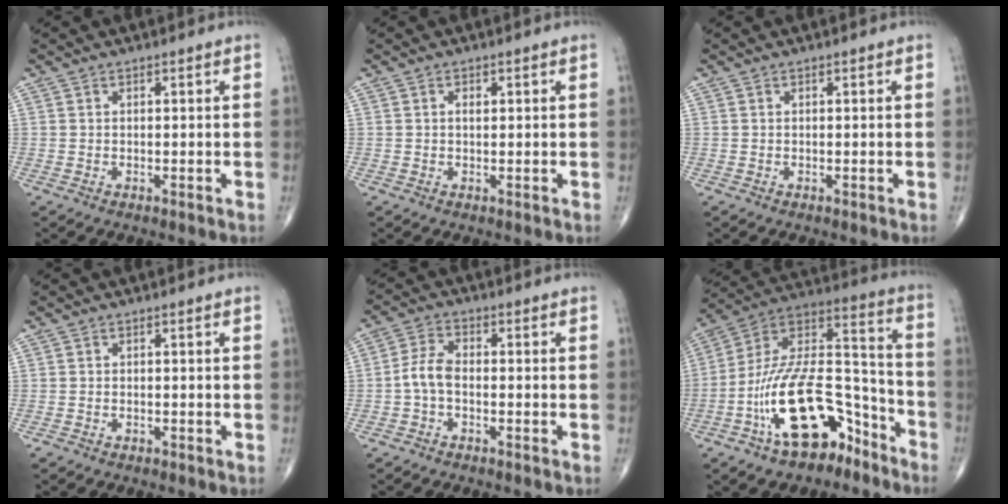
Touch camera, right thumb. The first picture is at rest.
{"total": 1.2, "force": [0.3, 0.7, 1.0], "torque": [-0.013, 0.001, 0.003]}
{"total": 0.0}
{"total": 0.6, "force": [-0.5, 0.4, 0.1], "torque": [-0.004, 0.001, -0.011]}
{"total": 4.7, "force": [-1.1, 2.5, 3.8], "torque": [-0.081, 0.017, -0.029]}
{"total": 21.2, "force": [-11.0, 10.5, 14.7], "torque": [-0.237, 0.107, -0.190]}